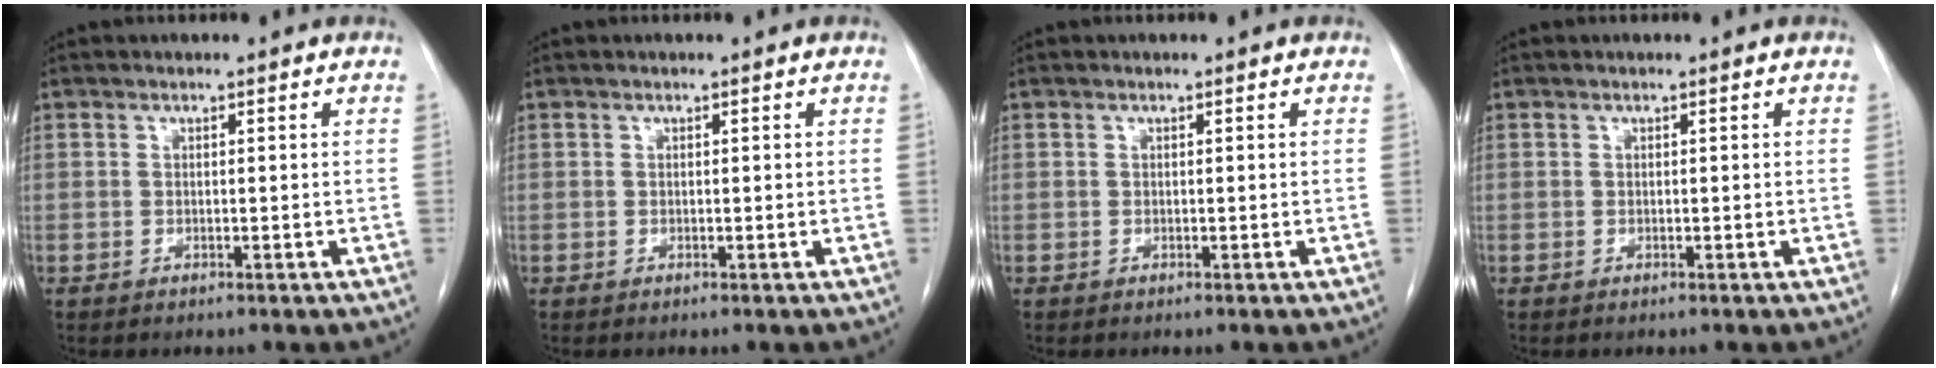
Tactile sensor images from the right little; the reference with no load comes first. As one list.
[{"total": 0.0}, {"total": 0.0}, {"total": 0.0}]